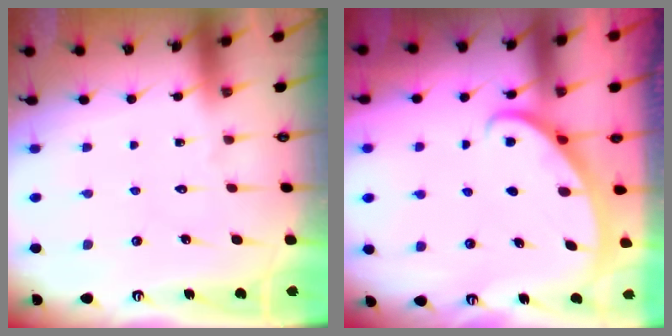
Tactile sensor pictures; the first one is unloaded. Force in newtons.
{"total": 2.9, "press": 2.9, "slide": 0.1}